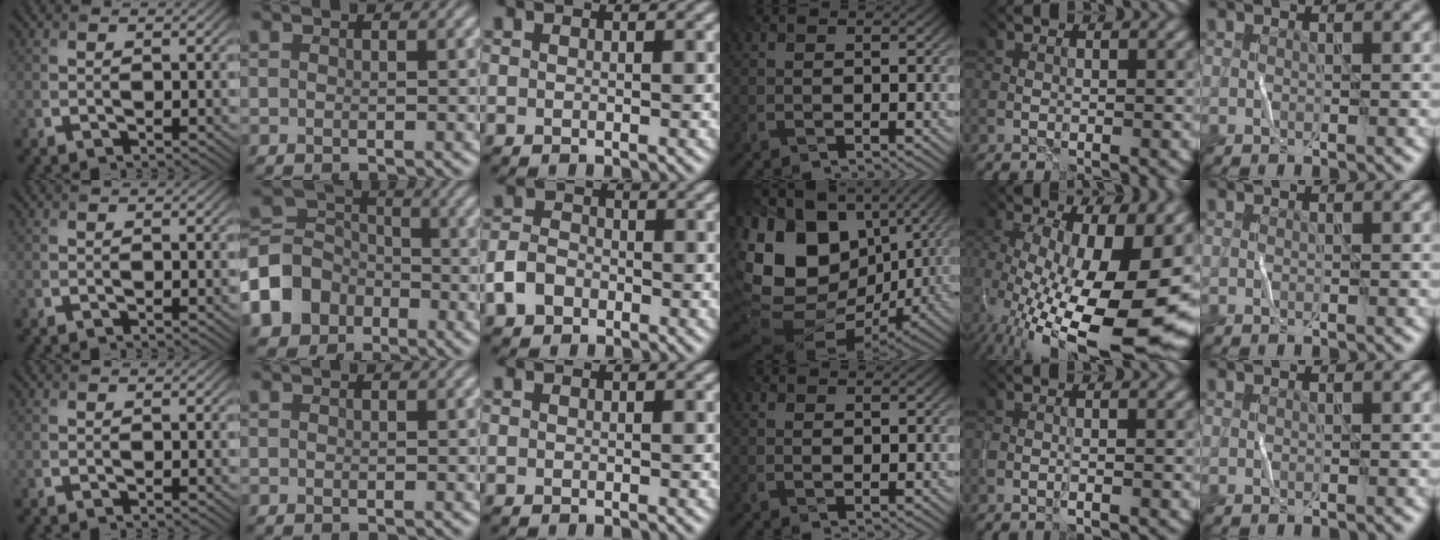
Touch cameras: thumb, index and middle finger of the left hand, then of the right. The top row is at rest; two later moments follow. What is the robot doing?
{"motion": "fold", "object": "bandana"}